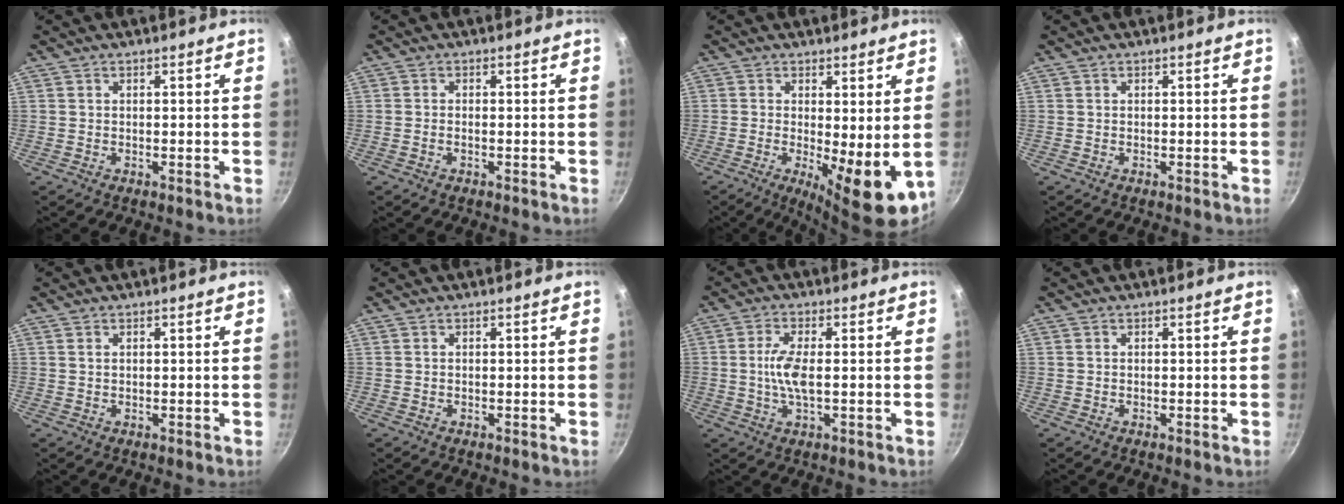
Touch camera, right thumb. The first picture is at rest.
{"total": 0.8, "force": [-0.4, 0.3, 0.6], "torque": [-0.019, 0.006, -0.011]}
{"total": 9.6, "force": [-0.9, 2.8, 9.1], "torque": [-0.123, -0.012, -0.003]}
{"total": 0.0}
{"total": 0.6, "force": [0.3, 0.3, 0.3], "torque": [-0.004, 0.000, 0.007]}
{"total": 0.0}
{"total": 5.6, "force": [0.0, 1.9, 5.3], "torque": [-0.117, 0.002, -0.004]}
{"total": 0.0}